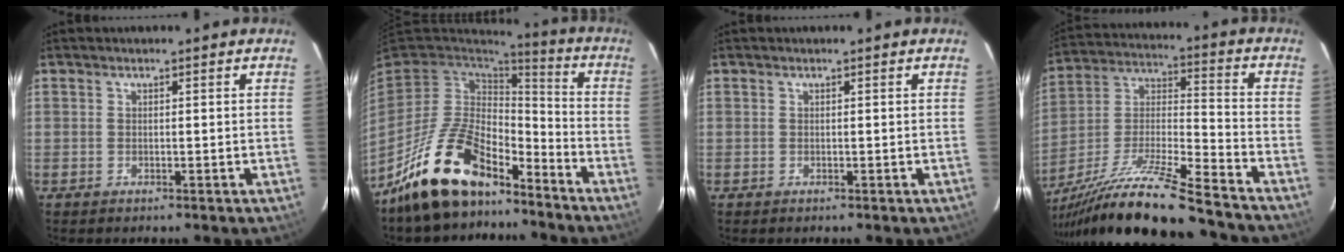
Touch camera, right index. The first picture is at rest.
{"total": 18.0, "force": [-12.9, 7.8, 9.7], "torque": [-0.208, 0.000, -0.226]}
{"total": 0.0}
{"total": 23.1, "force": [-18.8, 1.2, 13.4], "torque": [-0.233, -0.026, -0.321]}